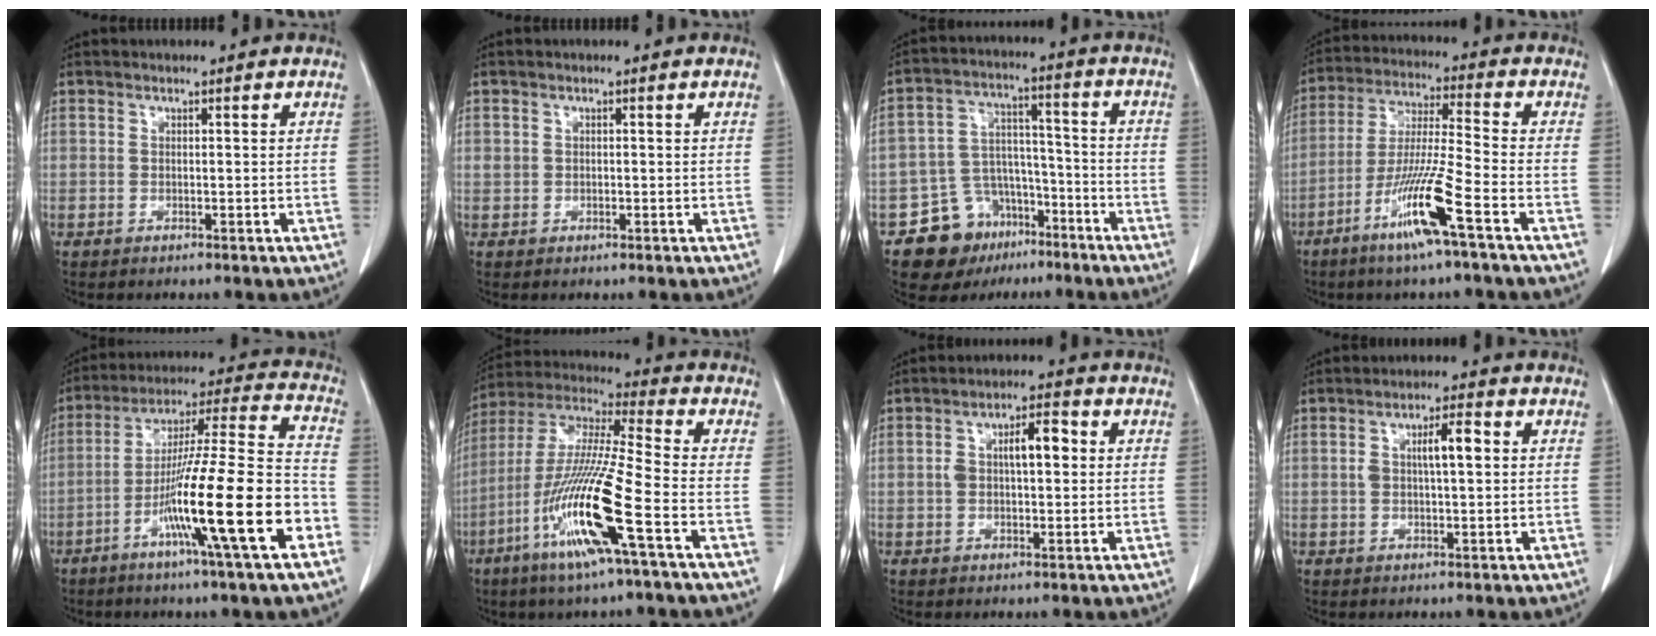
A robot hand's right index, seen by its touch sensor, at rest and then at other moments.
{"total": 1.0, "force": [0.2, 0.9, 0.4], "torque": [-0.006, 0.007, 0.006]}
{"total": 11.3, "force": [-6.9, 8.1, 3.9], "torque": [-0.063, 0.040, -0.103]}
{"total": 11.8, "force": [-6.0, -0.8, 10.1], "torque": [-0.198, -0.017, -0.118]}
{"total": 20.2, "force": [-8.1, -0.2, 18.6], "torque": [-0.303, -0.017, -0.141]}
{"total": 16.9, "force": [-6.7, 0.0, 15.5], "torque": [-0.321, -0.021, -0.134]}
{"total": 6.6, "force": [1.1, 2.6, 6.0], "torque": [-0.105, 0.021, 0.021]}
{"total": 5.1, "force": [1.1, 1.2, 4.9], "torque": [-0.086, 0.011, 0.019]}